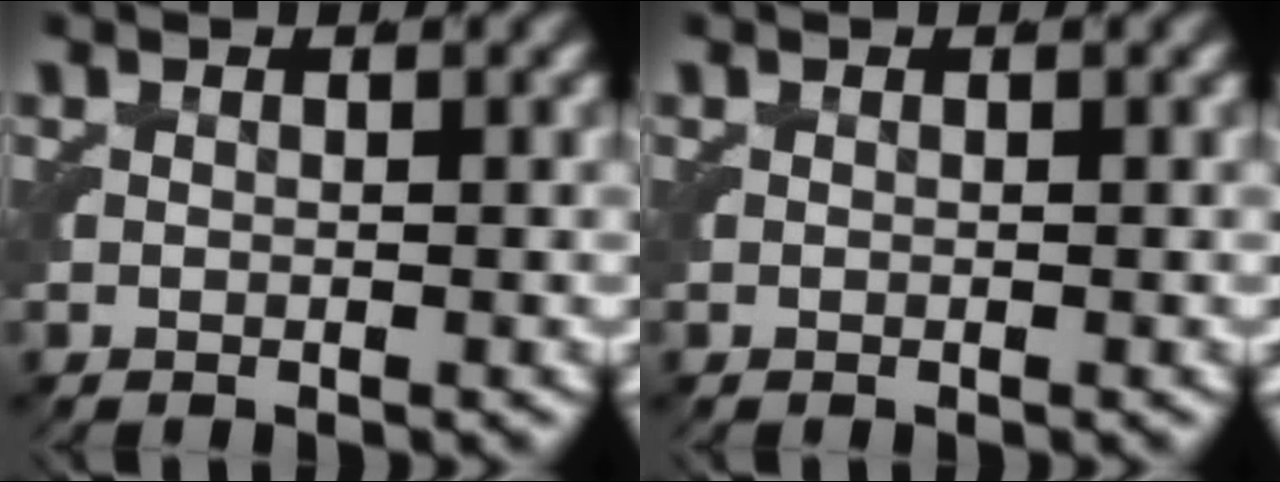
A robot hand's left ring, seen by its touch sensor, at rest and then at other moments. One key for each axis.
{"total": 0.0}